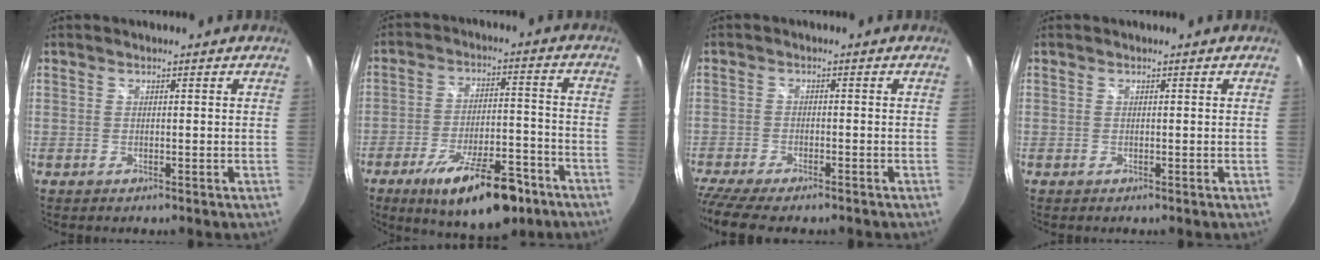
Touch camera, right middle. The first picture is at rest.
{"total": 17.7, "force": [-11.6, 5.8, 12.0], "torque": [-0.201, -0.015, -0.168]}
{"total": 10.4, "force": [-8.7, 2.1, 5.3], "torque": [-0.130, -0.043, -0.150]}
{"total": 0.0}